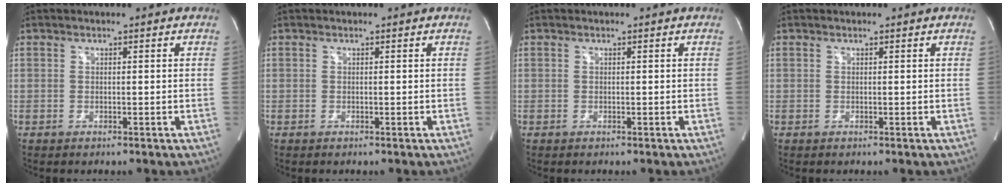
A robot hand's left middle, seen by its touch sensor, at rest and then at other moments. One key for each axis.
{"total": 0.0}
{"total": 0.0}
{"total": 0.0}